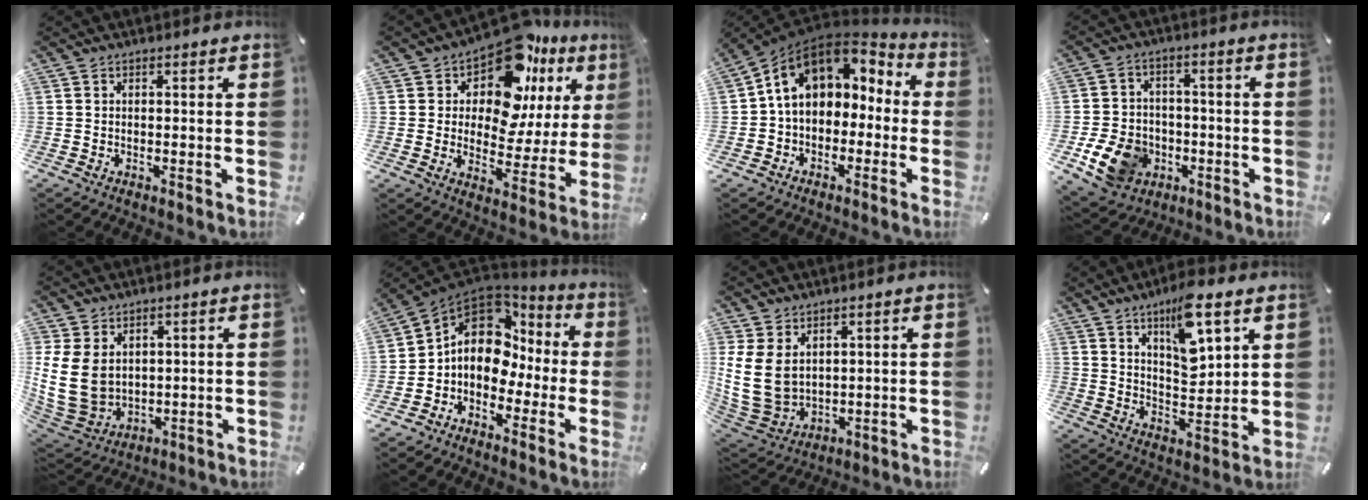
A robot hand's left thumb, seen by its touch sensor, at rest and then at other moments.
{"total": 15.7, "force": [10.5, 8.2, 8.4], "torque": [-0.132, -0.086, 0.182]}
{"total": 10.8, "force": [3.9, 8.4, 5.7], "torque": [-0.112, -0.014, 0.072]}
{"total": 12.1, "force": [-4.3, 9.7, 5.9], "torque": [-0.121, 0.029, -0.073]}
{"total": 14.2, "force": [1.9, 11.4, 8.2], "torque": [-0.203, -0.009, 0.037]}
{"total": 11.4, "force": [1.1, 9.5, 6.2], "torque": [-0.136, -0.011, 0.020]}
{"total": 12.8, "force": [2.5, 10.0, 7.6], "torque": [-0.187, -0.015, 0.047]}
{"total": 12.0, "force": [7.5, 4.4, 8.3], "torque": [-0.121, -0.044, 0.126]}